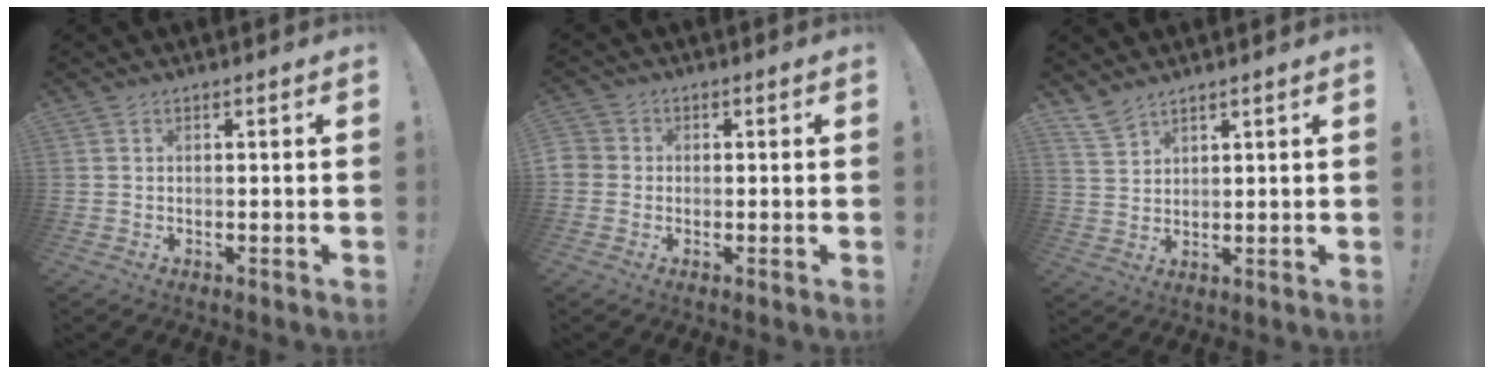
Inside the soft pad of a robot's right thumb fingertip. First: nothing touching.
{"total": 3.0, "force": [-0.7, 2.7, 1.0], "torque": [-0.013, 0.006, -0.013]}
{"total": 5.4, "force": [4.5, 2.4, 1.8], "torque": [-0.035, -0.026, 0.087]}